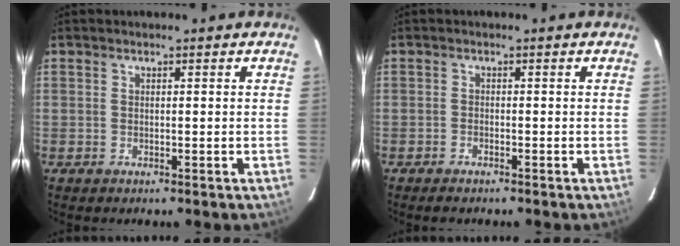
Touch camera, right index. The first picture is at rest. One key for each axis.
{"total": 1.6, "fx": -1.4, "fy": 0.6, "fz": 0.5, "tx": -0.018, "ty": 0.000, "tz": -0.027}